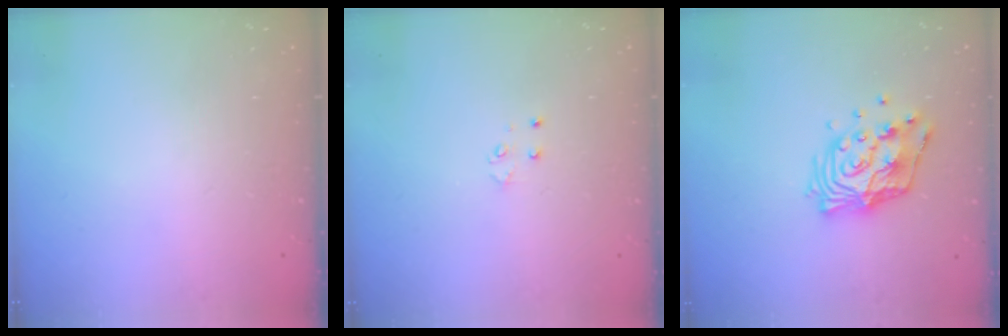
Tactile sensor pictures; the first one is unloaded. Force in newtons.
{"total": 3.1, "press": 3.1, "slide": 0.6}
{"total": 13.7, "press": 13.6, "slide": 1.5}